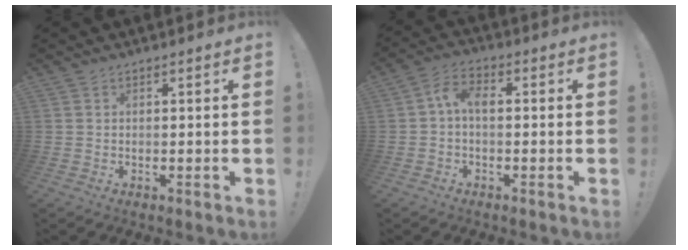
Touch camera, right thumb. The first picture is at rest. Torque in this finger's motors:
{"motor_torque": [0.92, 0.72, 0.65, -0.21, 0.00]}